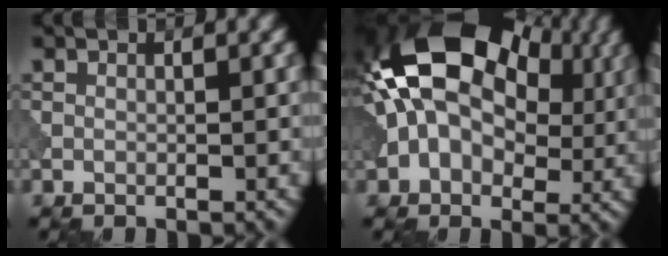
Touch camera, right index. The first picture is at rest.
{"total": 16.3, "force": [2.9, 11.2, 11.5], "torque": [-0.174, 0.035, 0.034]}